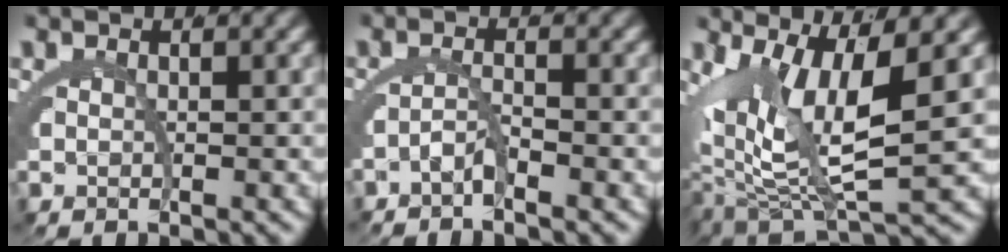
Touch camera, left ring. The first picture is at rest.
{"total": 2.7, "force": [-1.7, -2.0, -0.5], "torque": [0.032, 0.010, -0.038]}
{"total": 7.5, "force": [-0.2, 3.4, 6.7], "torque": [-0.109, -0.014, 0.002]}